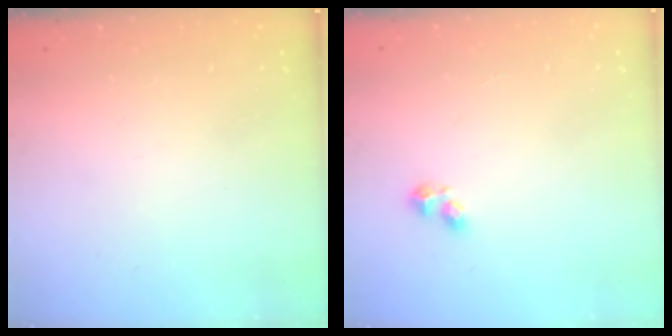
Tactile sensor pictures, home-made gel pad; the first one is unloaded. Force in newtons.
{"total": 3.8, "press": 3.8, "slide": 0.7}